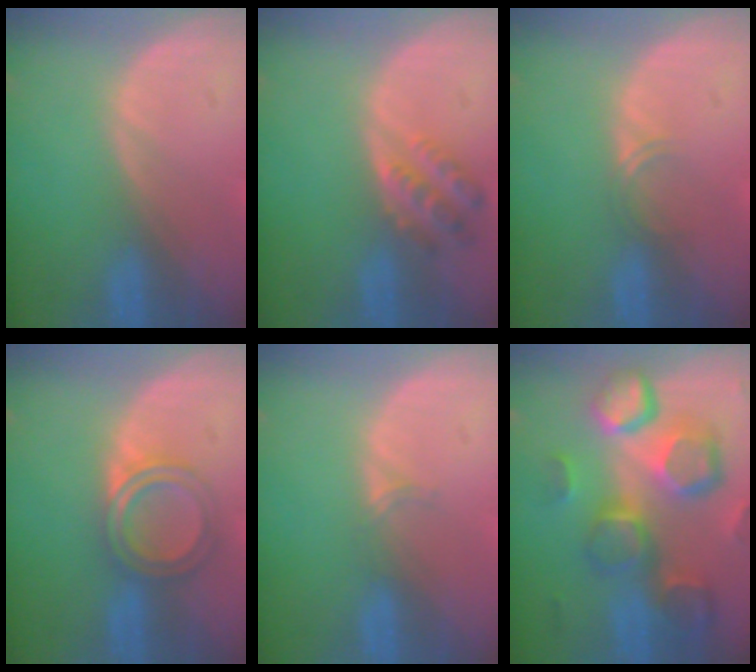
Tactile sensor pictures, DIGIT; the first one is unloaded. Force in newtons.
{"total": 4.4, "press": 4.2, "slide": 1.3}
{"total": 1.4, "press": 1.1, "slide": 0.9}
{"total": 4.7, "press": 4.7, "slide": 0.2}
{"total": 1.3, "press": 1.0, "slide": 0.9}
{"total": 13.0, "press": 11.4, "slide": 6.4}